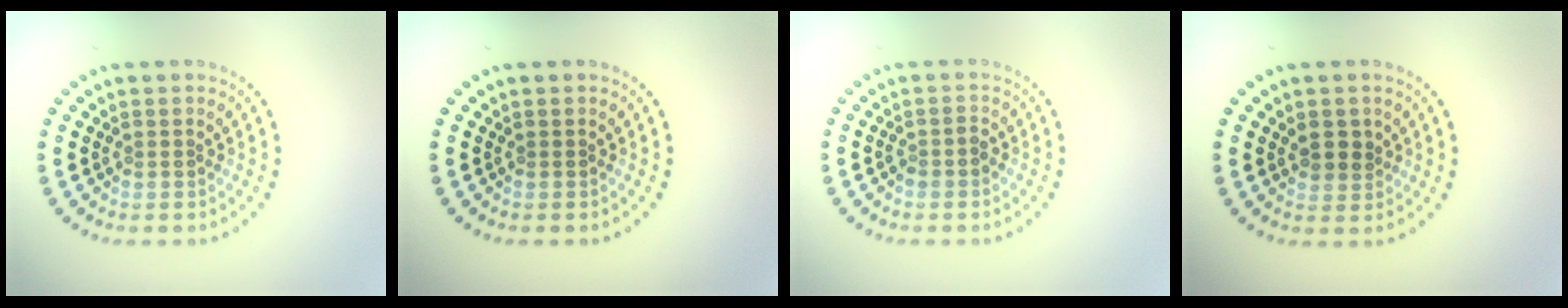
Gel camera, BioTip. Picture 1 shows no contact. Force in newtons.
{"total": 0.0}
{"total": 1.0, "press": 0.9, "slide": 0.5}
{"total": 2.0, "press": 1.9, "slide": 0.8}